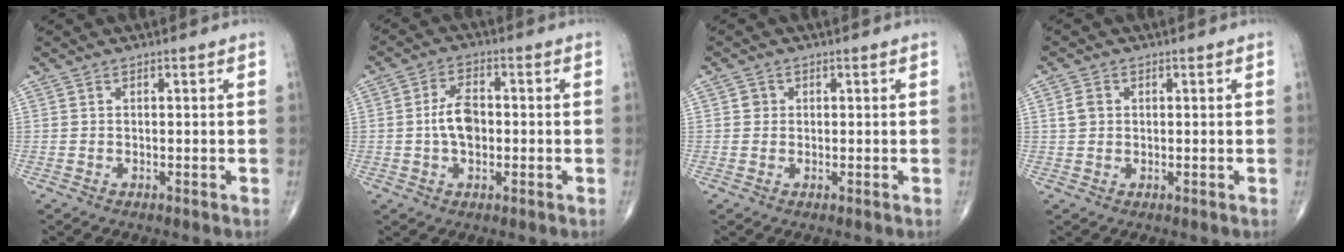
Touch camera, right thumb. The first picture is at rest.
{"total": 6.3, "force": [-0.4, 3.8, 5.0], "torque": [-0.086, 0.013, -0.012]}
{"total": 1.4, "force": [0.2, 1.4, 0.3], "torque": [0.002, 0.002, 0.002]}
{"total": 2.5, "force": [0.5, 2.1, 1.4], "torque": [-0.021, 0.004, 0.011]}